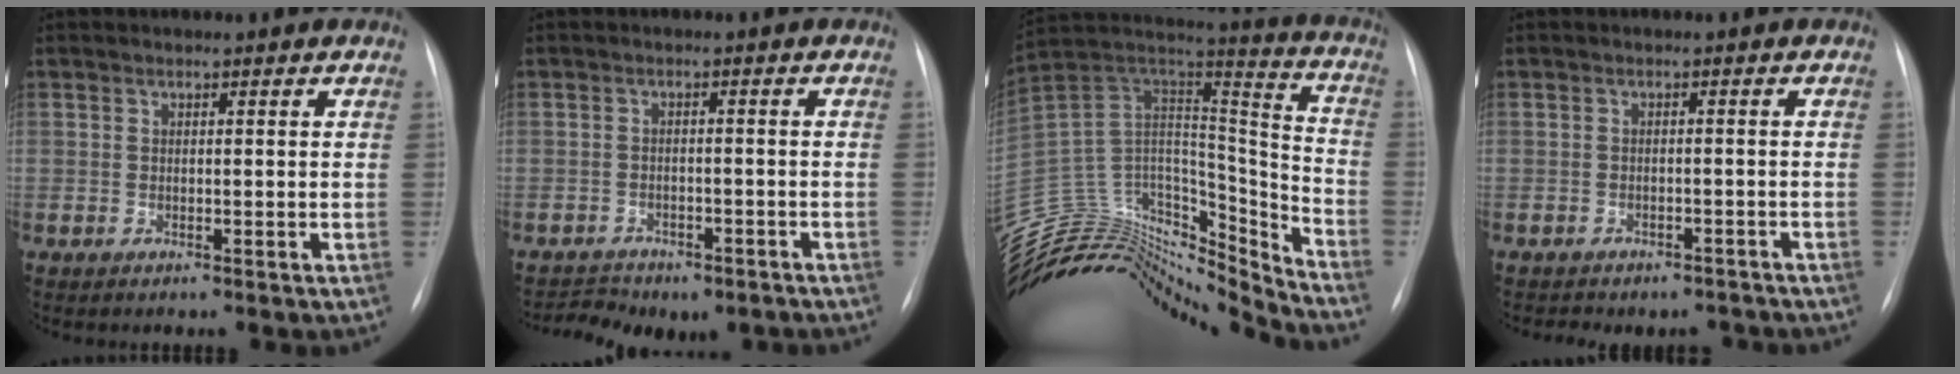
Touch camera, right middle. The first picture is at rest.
{"total": 8.0, "force": [-6.3, 4.2, 2.6], "torque": [-0.037, 0.016, -0.075]}
{"total": 28.3, "force": [-26.8, 5.8, 6.9], "torque": [-0.178, 0.047, -0.434]}
{"total": 6.9, "force": [-5.9, 3.3, 1.5], "torque": [-0.018, 0.014, -0.063]}